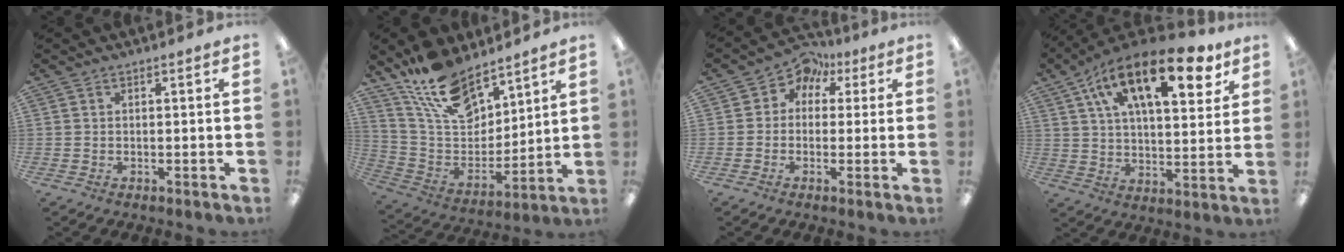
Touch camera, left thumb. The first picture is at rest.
{"total": 16.0, "force": [12.4, 7.1, 7.1], "torque": [-0.144, -0.073, 0.231]}
{"total": 5.6, "force": [2.9, 4.6, 1.5], "torque": [-0.028, -0.019, 0.050]}
{"total": 21.2, "force": [11.4, 9.2, 15.3], "torque": [-0.244, -0.040, 0.186]}